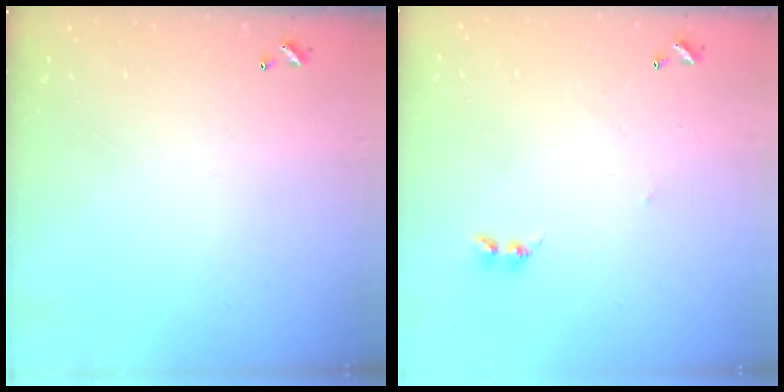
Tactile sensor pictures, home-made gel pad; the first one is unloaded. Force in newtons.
{"total": 2.8, "press": 2.7, "slide": 0.4}